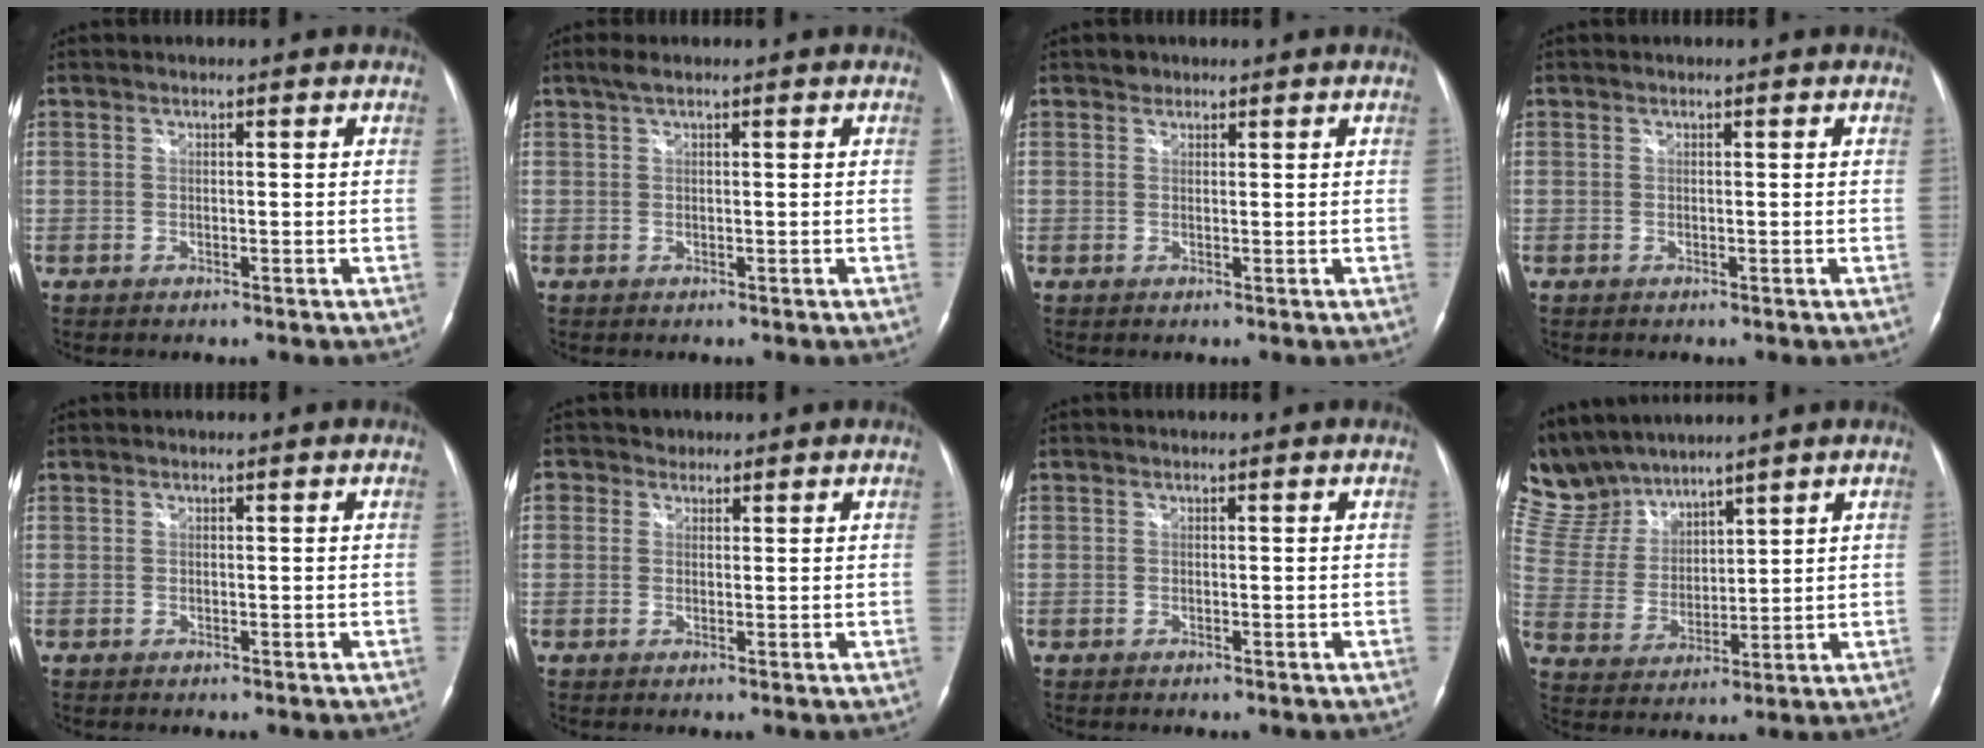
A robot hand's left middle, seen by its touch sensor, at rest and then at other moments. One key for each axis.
{"total": 1.7, "fx": 1.2, "fy": 0.2, "fz": 1.2, "tx": -0.032, "ty": 0.014, "tz": 0.023}
{"total": 1.0, "fx": 0.8, "fy": 0.6, "fz": 0.0, "tx": 0.002, "ty": 0.000, "tz": 0.009}
{"total": 0.0}
{"total": 0.0}
{"total": 2.1, "fx": 1.2, "fy": 1.7, "fz": 0.1, "tx": 0.000, "ty": 0.008, "tz": 0.015}
{"total": 0.0}
{"total": 9.9, "fx": 9.6, "fy": 2.2, "fz": 1.5, "tx": -0.056, "ty": 0.016, "tz": 0.212}